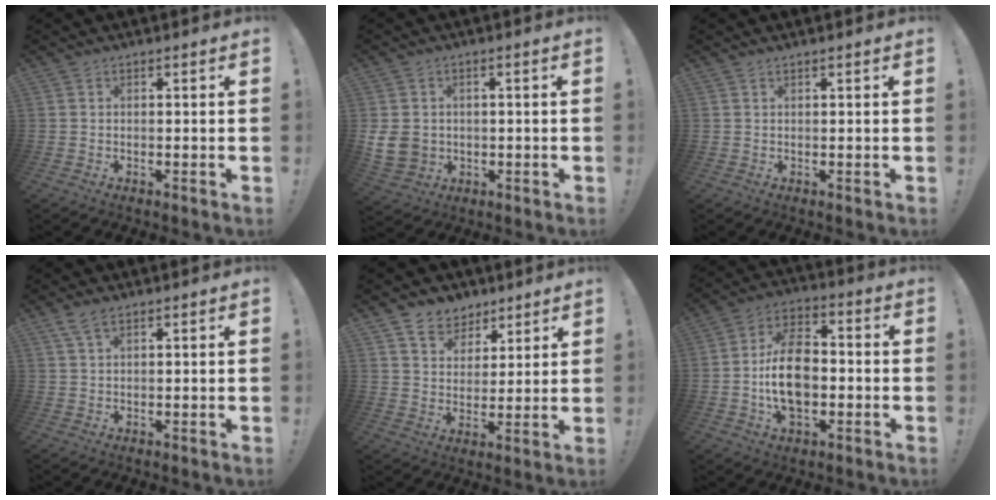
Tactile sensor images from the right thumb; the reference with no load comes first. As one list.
[{"total": 7.7, "force": [0.0, 6.7, 3.8], "torque": [-0.086, 0.002, 0.007]}, {"total": 0.7, "force": [0.4, -0.3, 0.4], "torque": [-0.008, 0.000, 0.007]}, {"total": 4.2, "force": [2.5, 1.7, 3.0], "torque": [-0.069, 0.003, 0.049]}, {"total": 7.6, "force": [5.2, 5.5, 1.0], "torque": [-0.020, -0.041, 0.100]}, {"total": 14.8, "force": [-2.3, 9.7, 11.0], "torque": [-0.199, 0.009, -0.045]}]